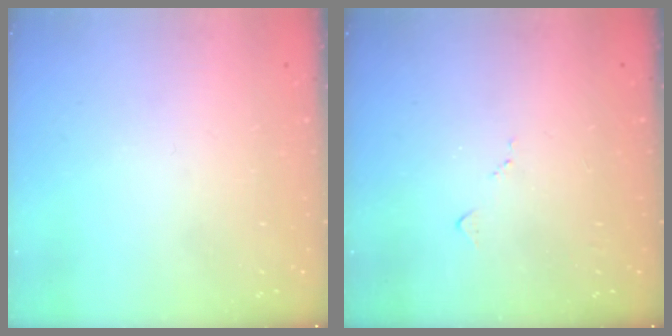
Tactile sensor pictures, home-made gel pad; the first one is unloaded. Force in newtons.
{"total": 5.6, "press": 5.5, "slide": 0.9}